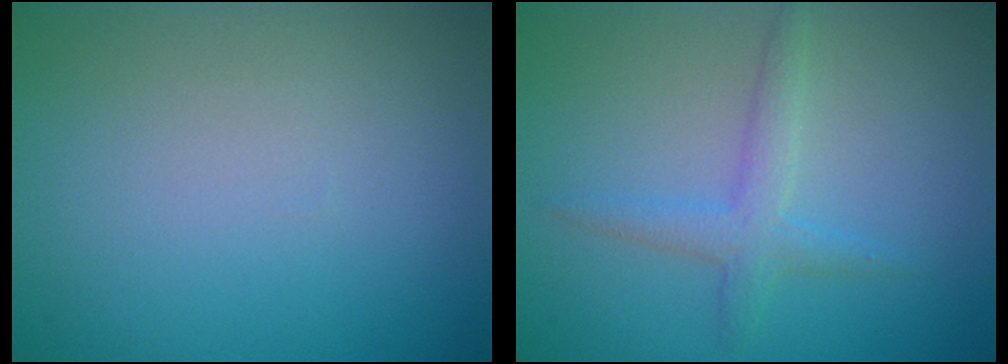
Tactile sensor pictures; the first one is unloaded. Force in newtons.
{"total": 2.2, "press": 2.2, "slide": 0.1}